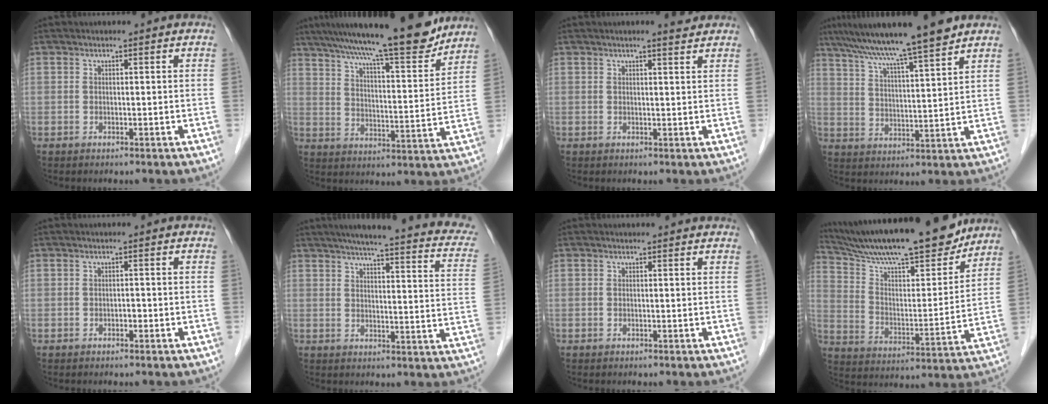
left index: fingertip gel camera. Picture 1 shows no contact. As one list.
[{"total": 19.3, "force": [16.6, 1.4, 9.9], "torque": [-0.160, 0.003, 0.247]}, {"total": 2.7, "force": [2.3, 0.1, 1.3], "torque": [-0.022, 0.006, 0.032]}, {"total": 14.0, "force": [11.5, -0.9, 8.0], "torque": [-0.135, 0.018, 0.182]}, {"total": 0.5, "force": [-0.3, 0.3, 0.4], "torque": [-0.003, 0.002, -0.006]}, {"total": 23.7, "force": [19.4, 2.6, 13.3], "torque": [-0.177, -0.007, 0.219]}, {"total": 1.8, "force": [1.8, 0.3, 0.2], "torque": [-0.014, 0.007, 0.012]}, {"total": 23.3, "force": [20.2, 3.6, 11.1], "torque": [-0.193, -0.001, 0.313]}]